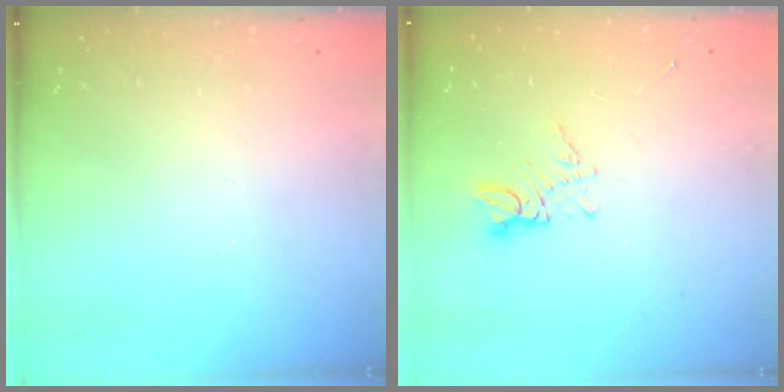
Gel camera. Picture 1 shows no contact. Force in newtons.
{"total": 3.4, "press": 3.3, "slide": 0.4}